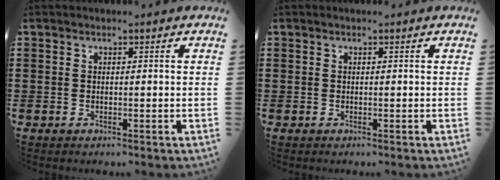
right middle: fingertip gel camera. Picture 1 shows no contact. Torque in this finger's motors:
{"motor_torque": [-2.14, 0.00, 0.29, -0.01]}